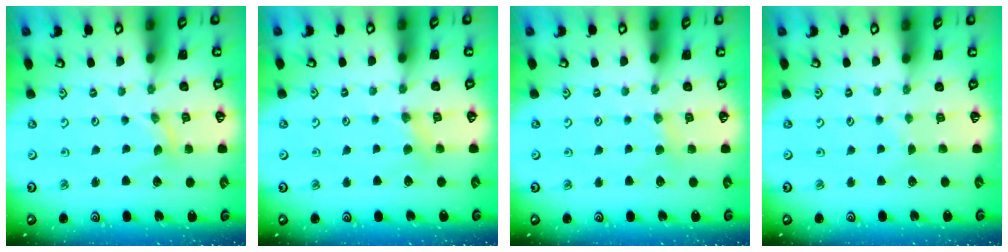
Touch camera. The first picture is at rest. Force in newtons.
{"total": 3.6, "press": 3.5, "slide": 0.6}
{"total": 2.5, "press": 2.4, "slide": 0.4}
{"total": 1.7, "press": 1.7, "slide": 0.2}